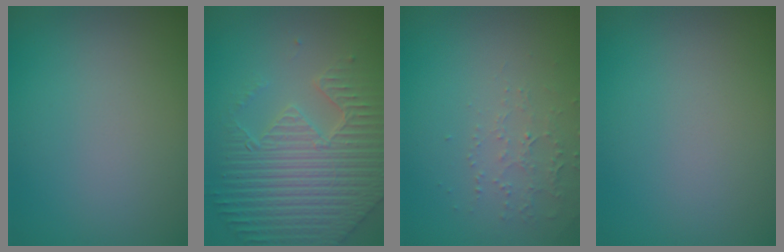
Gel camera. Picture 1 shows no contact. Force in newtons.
{"total": 7.6, "press": 5.7, "slide": 5.0}
{"total": 1.9, "press": 1.8, "slide": 0.6}
{"total": 0.0}